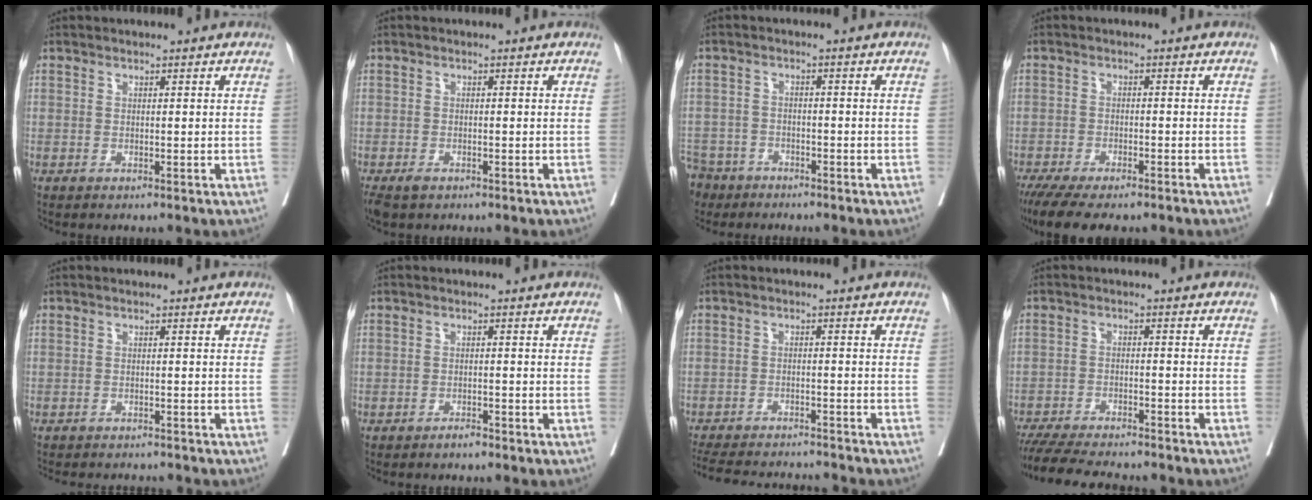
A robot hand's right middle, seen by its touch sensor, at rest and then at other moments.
{"total": 3.0, "force": [-2.1, 1.4, 1.6], "torque": [-0.032, -0.008, -0.033]}
{"total": 9.1, "force": [-7.0, 5.5, 1.9], "torque": [-0.064, -0.008, -0.122]}
{"total": 10.9, "force": [-8.8, 2.6, 5.9], "torque": [-0.087, -0.011, -0.130]}
{"total": 7.1, "force": [-6.6, 1.5, 2.0], "torque": [-0.021, -0.005, -0.085]}
{"total": 1.3, "force": [-1.1, 0.2, 0.5], "torque": [-0.010, 0.001, -0.017]}
{"total": 14.0, "force": [-13.3, 1.7, 4.3], "torque": [-0.081, -0.007, -0.187]}
{"total": 13.2, "force": [-11.8, 1.7, 5.6], "torque": [-0.086, -0.019, -0.174]}